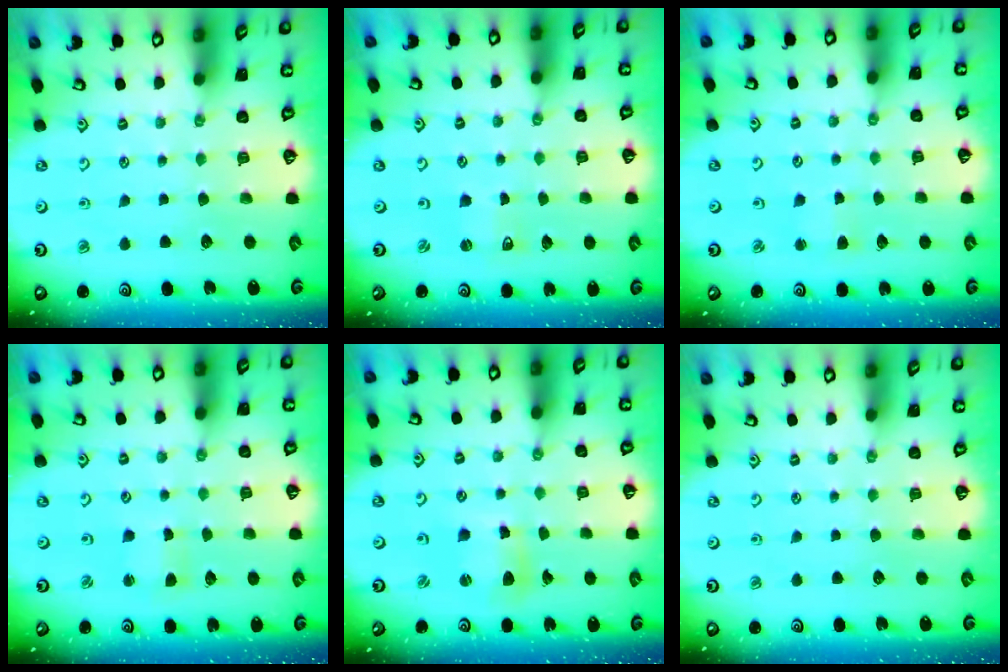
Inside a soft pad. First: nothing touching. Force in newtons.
{"total": 2.3, "press": 2.2, "slide": 0.4}
{"total": 2.9, "press": 2.9, "slide": 0.3}
{"total": 2.3, "press": 2.3, "slide": 0.4}
{"total": 7.6, "press": 7.6, "slide": 1.1}
{"total": 0.0}